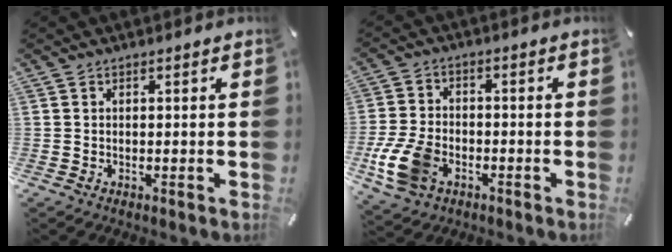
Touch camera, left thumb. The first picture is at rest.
{"total": 10.7, "force": [-4.1, 7.2, 6.7], "torque": [-0.152, 0.010, -0.072]}